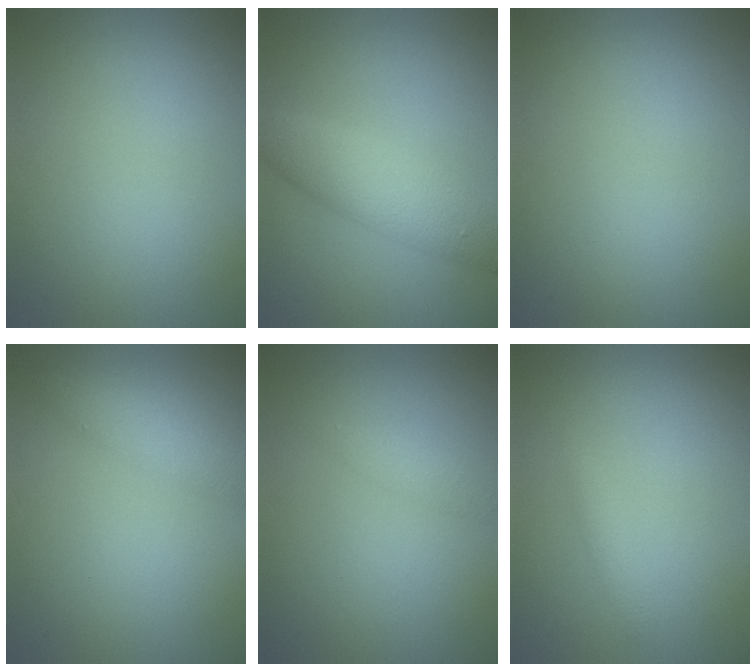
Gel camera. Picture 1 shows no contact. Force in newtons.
{"total": 4.9, "press": 4.9, "slide": 0.1}
{"total": 0.0}
{"total": 2.5, "press": 2.5, "slide": 0.1}
{"total": 1.0, "press": 1.0, "slide": 0.0}
{"total": 0.9, "press": 0.9, "slide": 0.0}